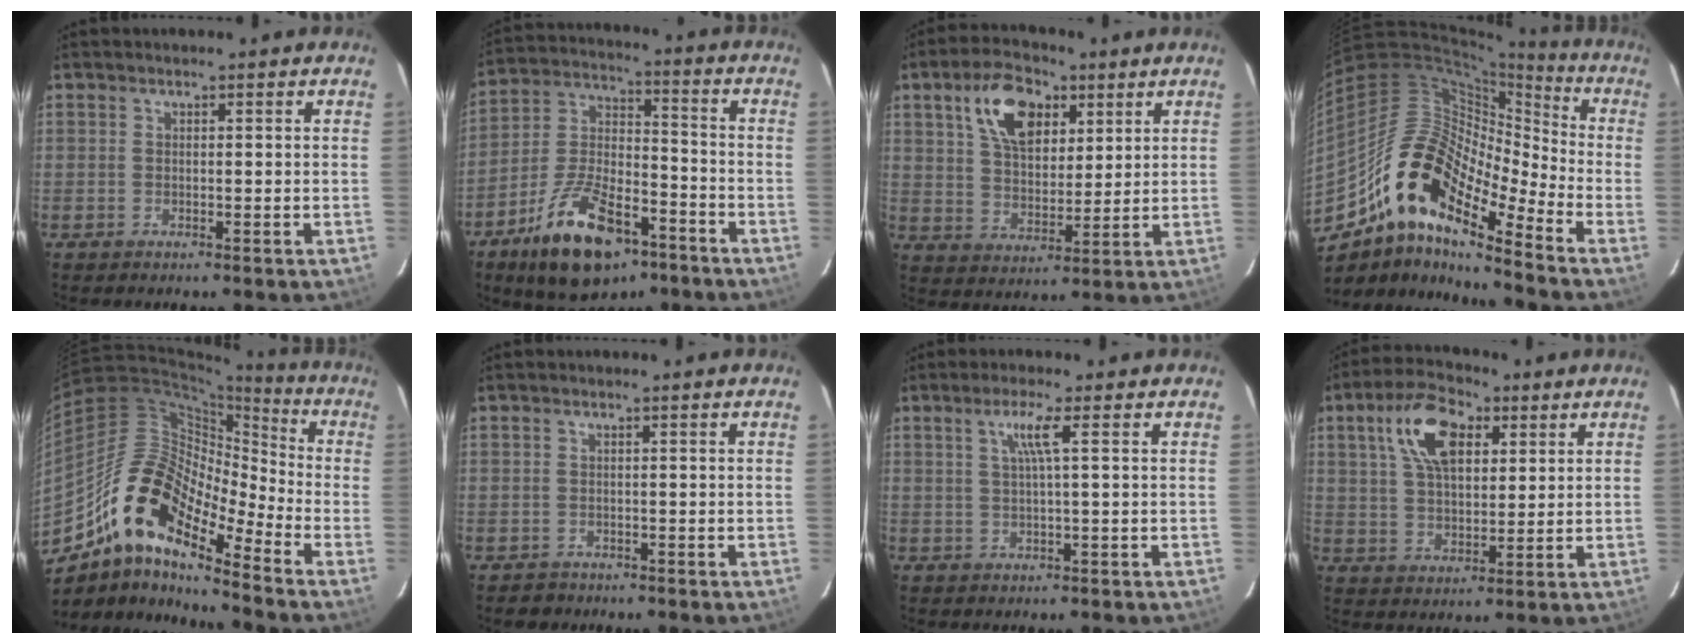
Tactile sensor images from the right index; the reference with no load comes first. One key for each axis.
{"total": 18.7, "fx": -11.1, "fy": 8.6, "fz": 12.3, "tx": -0.236, "ty": 0.005, "tz": -0.183}
{"total": 12.4, "fx": 5.8, "fy": 7.0, "fz": 8.4, "tx": -0.152, "ty": 0.022, "tz": 0.105}
{"total": 18.6, "fx": -12.6, "fy": 5.7, "fz": 12.5, "tx": -0.206, "ty": -0.012, "tz": -0.255}
{"total": 17.0, "fx": -11.6, "fy": 5.4, "fz": 11.2, "tx": -0.184, "ty": -0.002, "tz": -0.236}
{"total": 2.1, "fx": -1.1, "fy": 1.7, "fz": 0.0, "tx": -0.001, "ty": 0.008, "tz": -0.013}
{"total": 3.4, "fx": 1.1, "fy": -0.7, "fz": 3.2, "tx": -0.058, "ty": 0.001, "tz": 0.022}
{"total": 12.2, "fx": 5.0, "fy": 6.3, "fz": 9.1, "tx": -0.171, "ty": 0.029, "tz": 0.090}